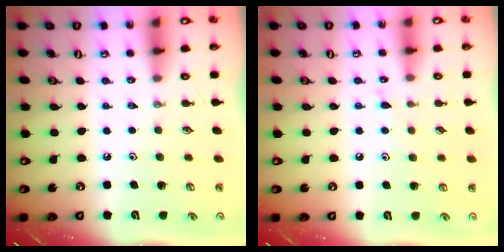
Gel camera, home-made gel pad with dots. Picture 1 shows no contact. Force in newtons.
{"total": 5.6, "press": 5.6, "slide": 0.5}